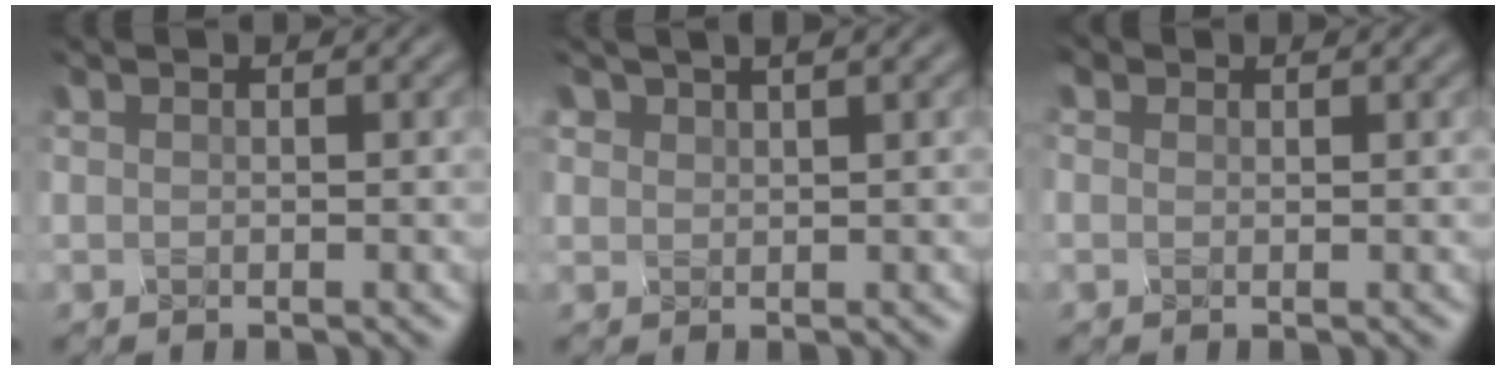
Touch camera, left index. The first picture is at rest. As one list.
[{"total": 1.3, "force": [1.1, 0.2, 0.6], "torque": [-0.021, 0.008, 0.028]}, {"total": 0.7, "force": [-0.1, -0.2, -0.7], "torque": [-0.002, 0.001, 0.012]}]